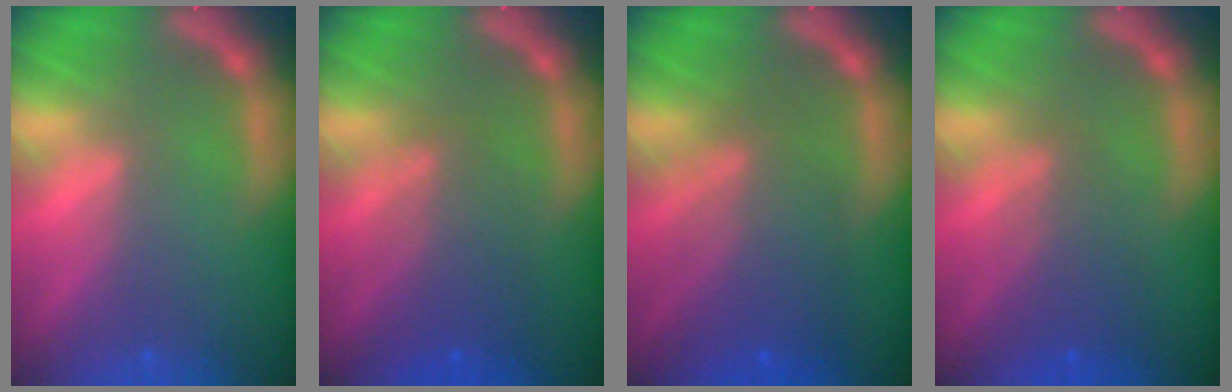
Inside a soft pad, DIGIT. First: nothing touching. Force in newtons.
{"total": 4.5}
{"total": 6.6}
{"total": 3.6}